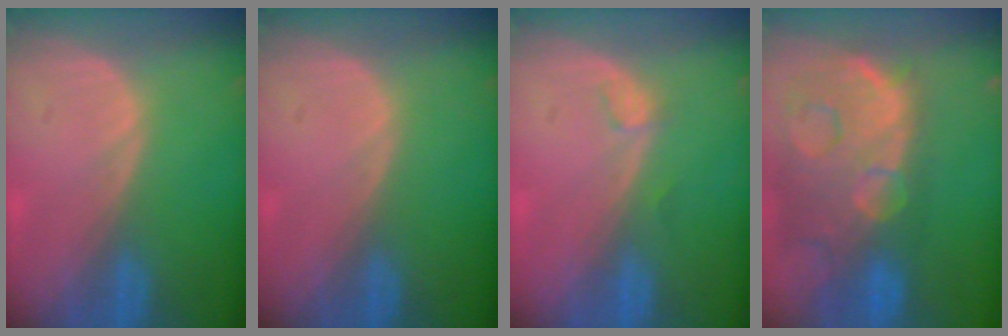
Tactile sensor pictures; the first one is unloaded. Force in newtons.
{"total": 0.0}
{"total": 1.1, "press": 1.1, "slide": 0.2}
{"total": 14.6, "press": 11.8, "slide": 8.5}